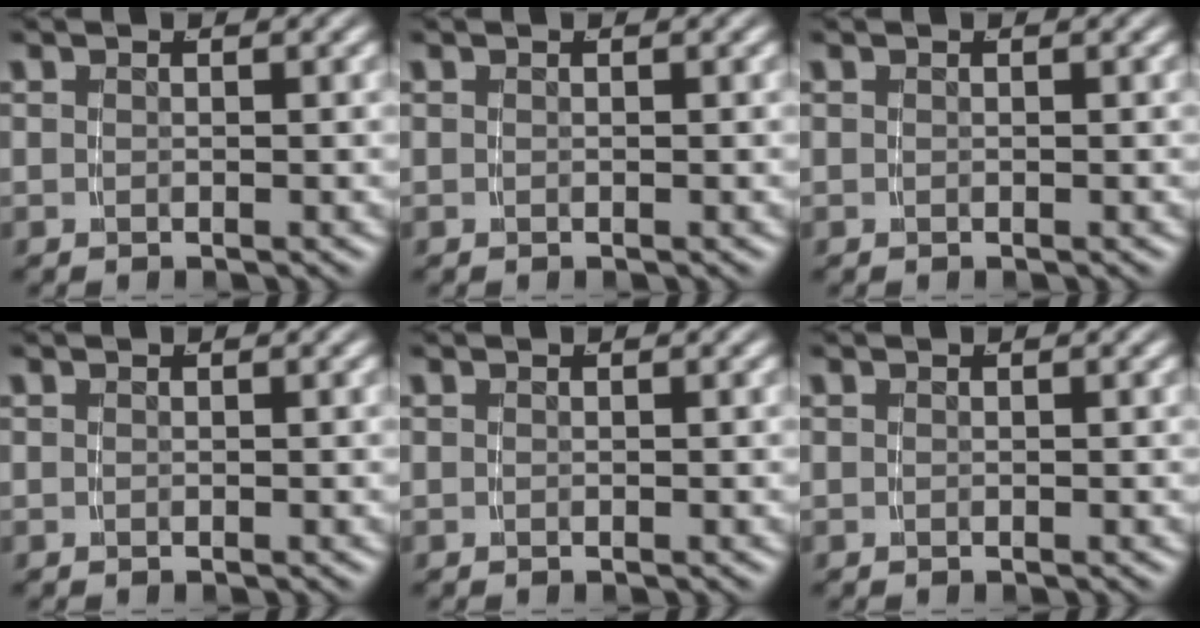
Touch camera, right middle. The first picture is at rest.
{"total": 0.0}
{"total": 0.0}
{"total": 0.0}
{"total": 0.0}
{"total": 0.0}